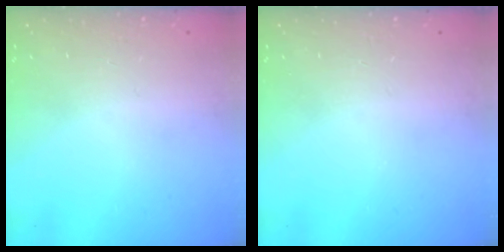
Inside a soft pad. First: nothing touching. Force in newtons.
{"total": 0.0}